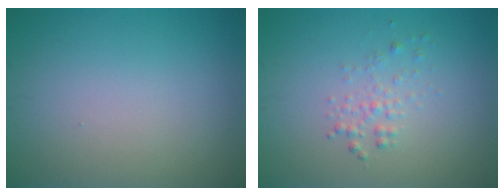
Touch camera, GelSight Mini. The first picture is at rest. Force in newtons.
{"total": 1.4, "press": 1.4, "slide": 0.0}